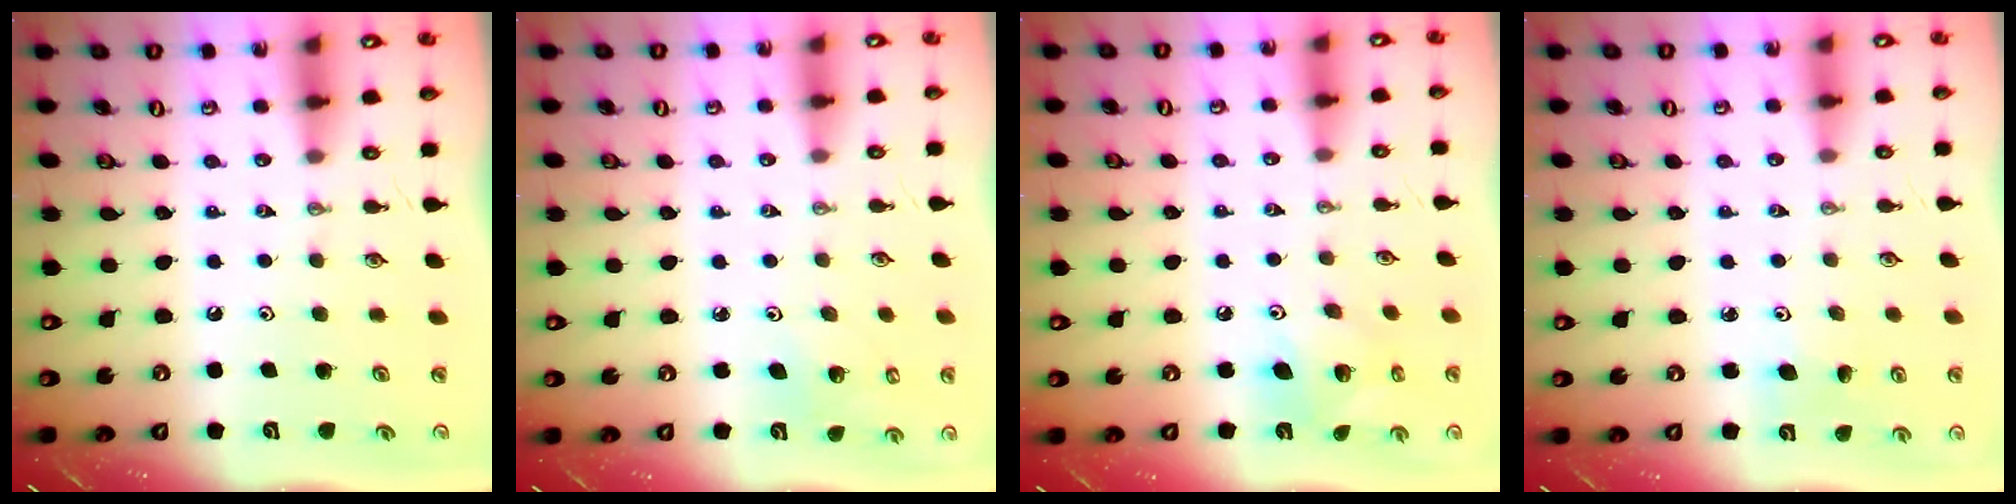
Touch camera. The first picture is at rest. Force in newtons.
{"total": 3.2, "press": 3.1, "slide": 0.8}
{"total": 9.2, "press": 9.2, "slide": 0.7}
{"total": 5.8, "press": 5.7, "slide": 0.4}